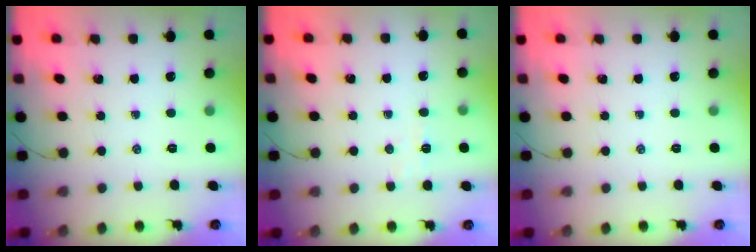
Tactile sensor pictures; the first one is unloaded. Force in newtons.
{"total": 3.6, "press": 3.4, "slide": 1.1}
{"total": 0.0}